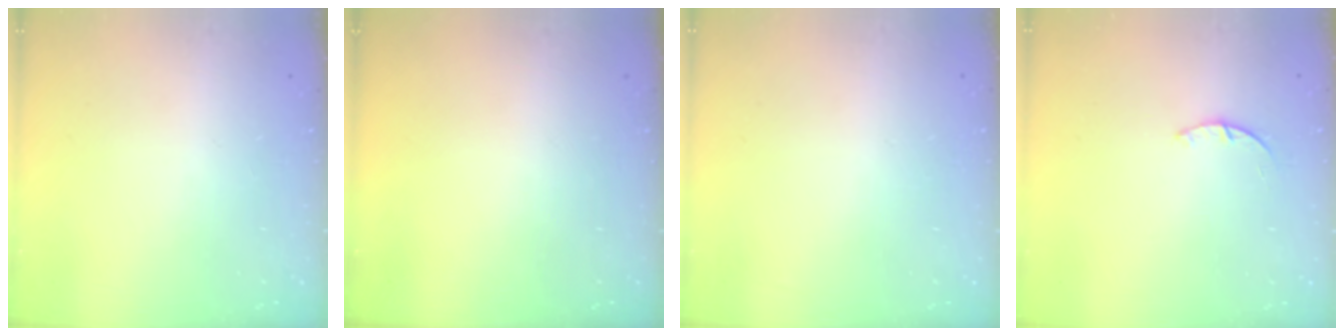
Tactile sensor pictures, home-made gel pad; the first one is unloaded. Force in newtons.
{"total": 0.0}
{"total": 2.6, "press": 2.6, "slide": 0.2}
{"total": 1.4, "press": 1.4, "slide": 0.3}